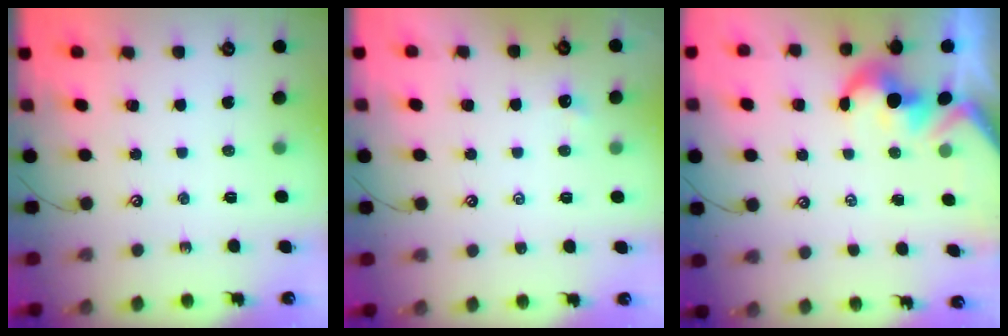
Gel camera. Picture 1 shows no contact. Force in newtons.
{"total": 0.7, "press": 0.6, "slide": 0.3}
{"total": 1.9, "press": 1.8, "slide": 0.7}